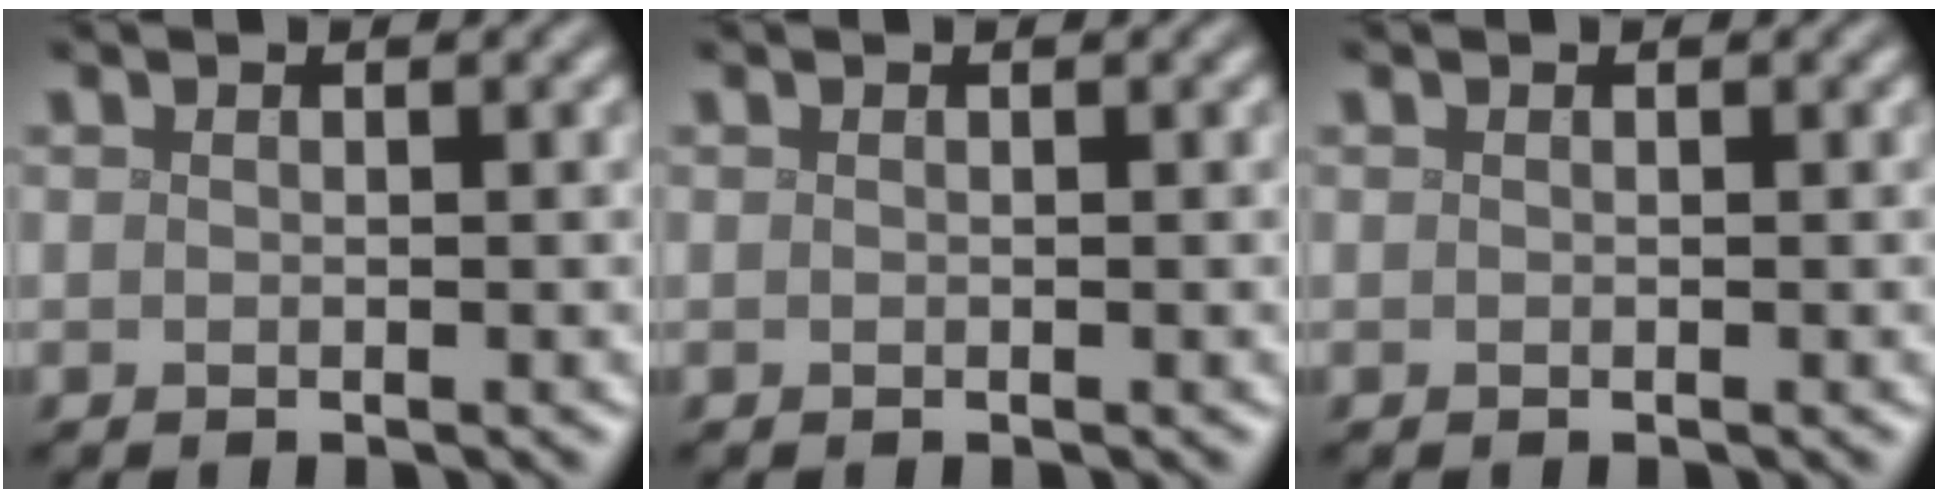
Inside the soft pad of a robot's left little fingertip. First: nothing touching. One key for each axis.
{"total": 0.0}
{"total": 0.0}